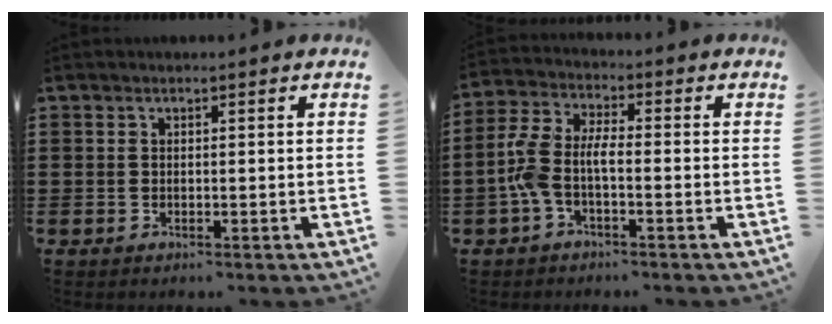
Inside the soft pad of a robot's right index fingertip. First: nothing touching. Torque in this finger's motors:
{"motor_torque": [1.51, -0.39, 0.75, 0.21]}